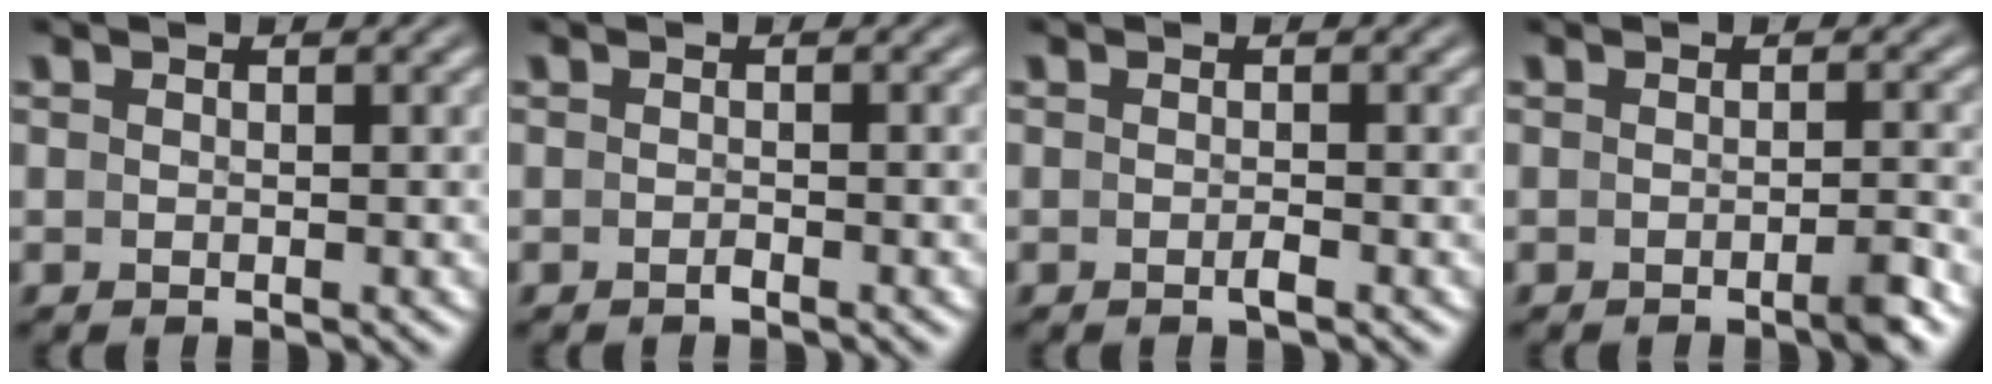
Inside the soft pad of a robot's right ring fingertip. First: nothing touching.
{"total": 0.7, "force": [-0.6, -0.3, 0.2], "torque": [-0.001, 0.004, -0.013]}
{"total": 0.6, "force": [-0.5, 0.0, 0.5], "torque": [-0.007, 0.005, -0.013]}
{"total": 1.6, "force": [-1.2, -0.2, 1.1], "torque": [-0.016, 0.005, -0.025]}